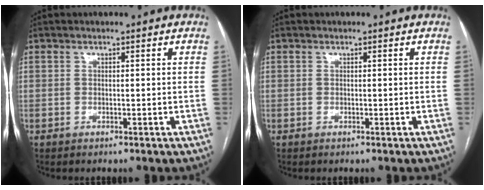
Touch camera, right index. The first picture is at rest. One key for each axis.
{"total": 0.0}